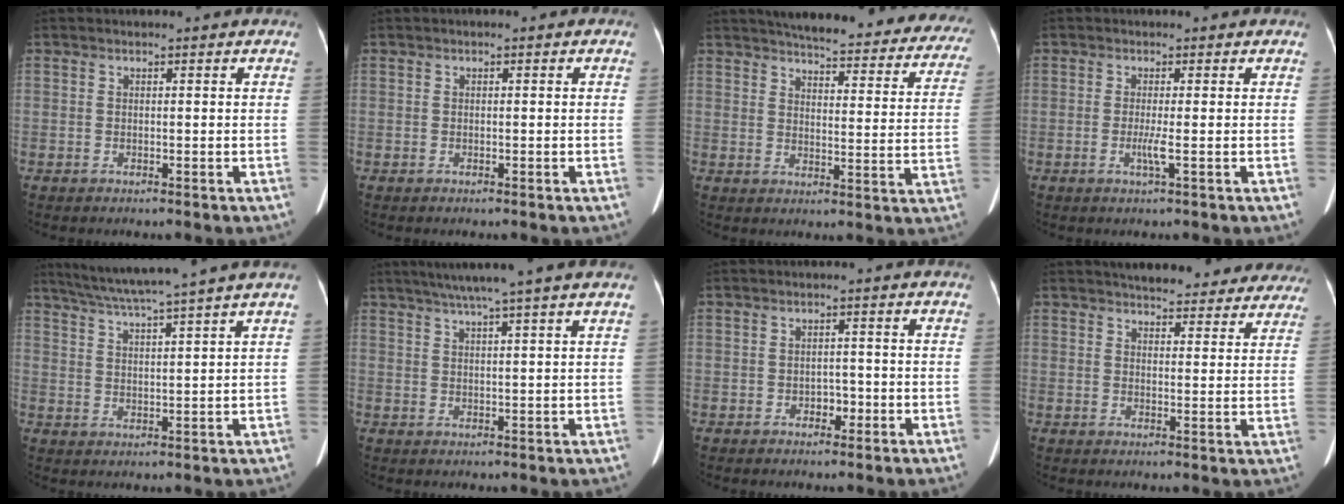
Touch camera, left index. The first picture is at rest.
{"total": 0.0}
{"total": 29.2, "force": [26.3, 5.7, 11.4], "torque": [-0.150, -0.063, 0.293]}
{"total": 1.8, "force": [-0.6, -0.5, 1.6], "torque": [-0.041, -0.008, -0.012]}
{"total": 11.9, "force": [10.0, -2.1, 6.1], "torque": [-0.107, 0.007, 0.151]}
{"total": 8.1, "force": [6.4, -1.7, 4.6], "torque": [-0.070, 0.019, 0.087]}
{"total": 1.7, "force": [-1.0, 1.1, 0.9], "torque": [-0.013, 0.000, -0.014]}
{"total": 20.6, "force": [18.6, 5.6, 6.8], "torque": [-0.078, -0.013, 0.208]}